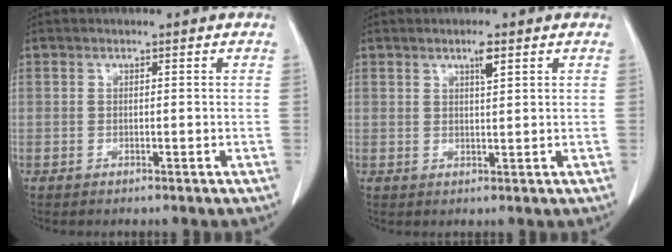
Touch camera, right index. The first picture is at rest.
{"total": 2.1, "force": [1.2, 0.2, 1.7], "torque": [-0.033, -0.001, 0.021]}